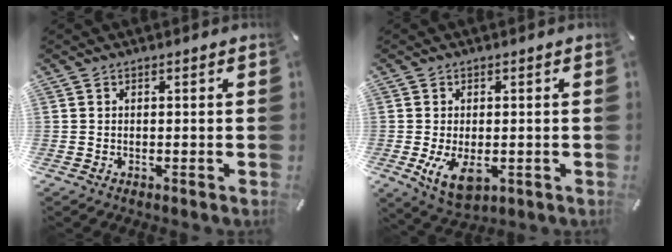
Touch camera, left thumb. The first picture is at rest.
{"total": 6.7, "force": [-1.2, 4.1, 5.2], "torque": [-0.103, -0.009, -0.023]}